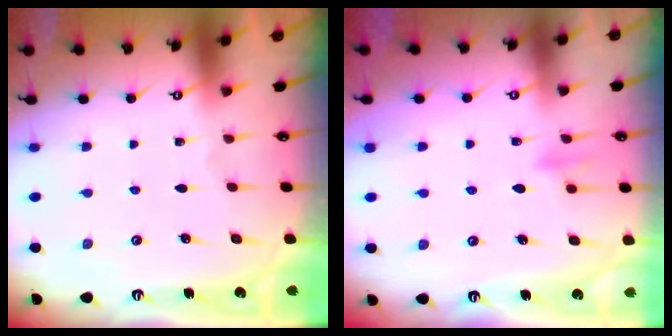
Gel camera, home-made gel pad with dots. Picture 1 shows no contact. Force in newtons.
{"total": 9.0, "press": 8.9, "slide": 1.4}